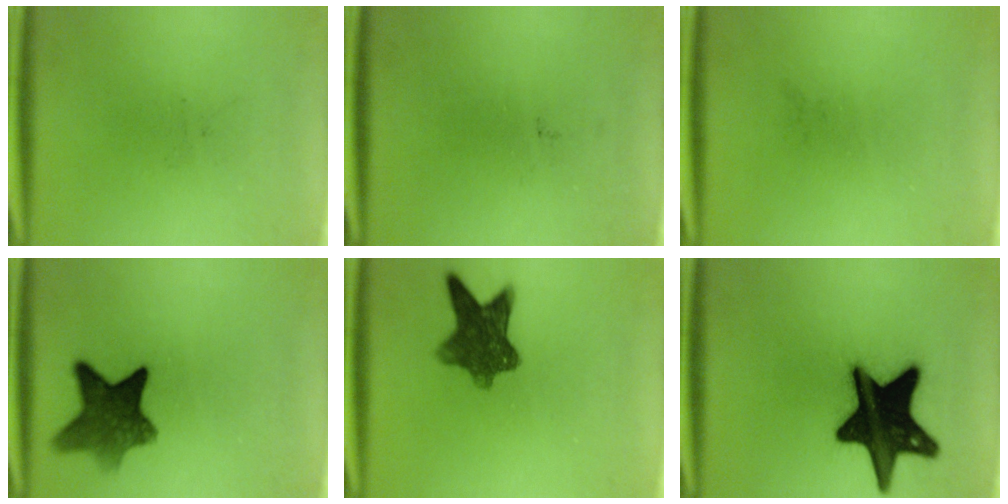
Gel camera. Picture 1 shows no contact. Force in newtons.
{"total": 0.0}
{"total": 0.0}
{"total": 9.4}
{"total": 8.7}
{"total": 19.9}